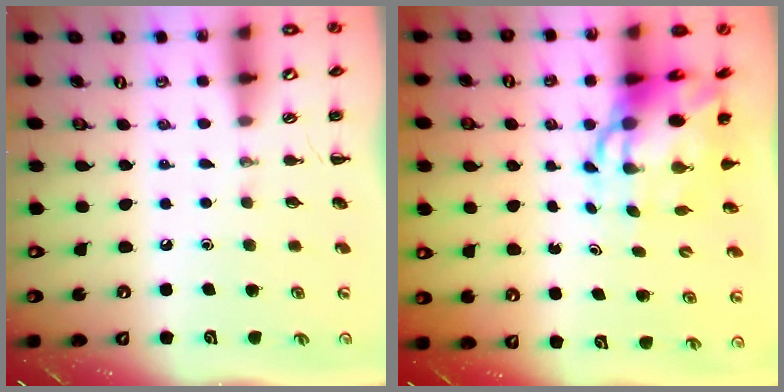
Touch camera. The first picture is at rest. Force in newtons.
{"total": 9.4, "press": 9.0, "slide": 2.7}